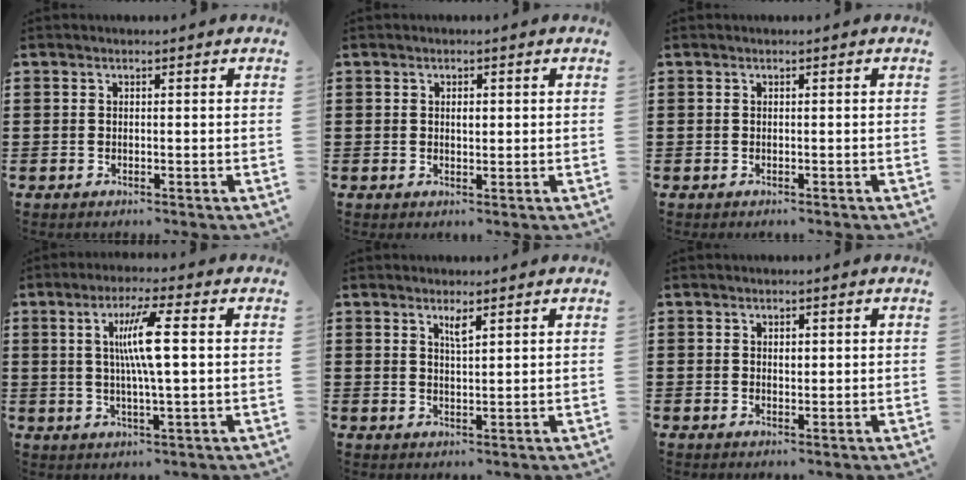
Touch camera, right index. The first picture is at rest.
{"total": 1.2, "force": [0.2, 0.6, 1.0], "torque": [-0.013, 0.000, 0.002]}
{"total": 0.0}
{"total": 8.4, "force": [2.0, 0.7, 8.2], "torque": [-0.165, -0.002, 0.024]}
{"total": 2.1, "force": [1.5, 0.3, 1.5], "torque": [-0.024, -0.002, 0.024]}
{"total": 1.0, "force": [0.3, 0.6, 0.8], "torque": [-0.008, 0.001, 0.004]}